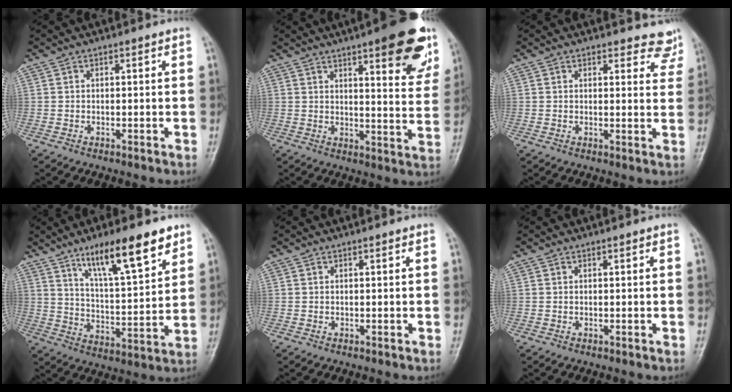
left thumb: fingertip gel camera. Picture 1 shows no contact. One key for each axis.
{"total": 16.1, "fx": 9.3, "fy": 4.4, "fz": 12.4, "tx": -0.116, "ty": -0.045, "tz": 0.115}
{"total": 5.4, "fx": 5.0, "fy": 2.1, "fz": 0.4, "tx": 0.034, "ty": -0.031, "tz": 0.036}
{"total": 15.6, "fx": 10.0, "fy": 3.9, "fz": 11.4, "tx": -0.162, "ty": -0.049, "tz": 0.171}
{"total": 0.0}
{"total": 0.0}